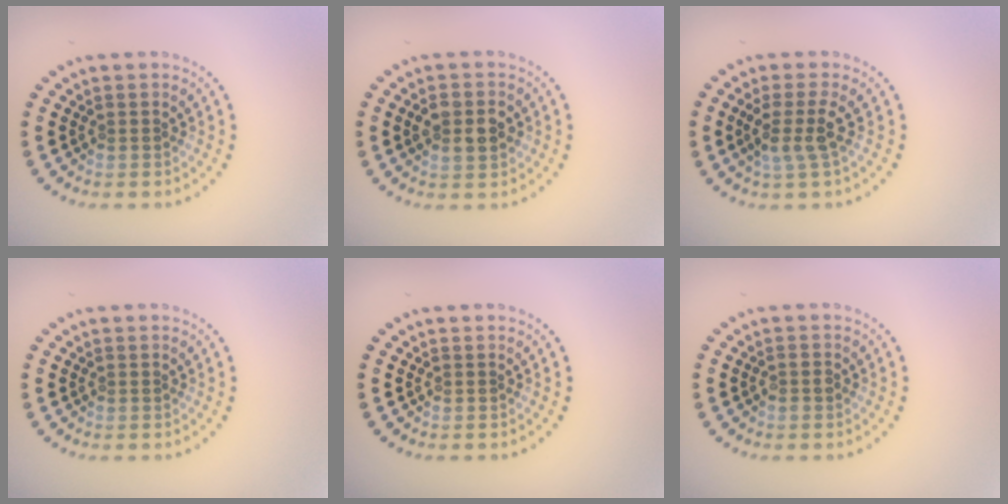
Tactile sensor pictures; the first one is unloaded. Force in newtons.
{"total": 3.7, "press": 3.7, "slide": 0.2}
{"total": 2.7, "press": 2.1, "slide": 1.6}
{"total": 0.0}
{"total": 0.0}
{"total": 0.9, "press": 0.9, "slide": 0.2}